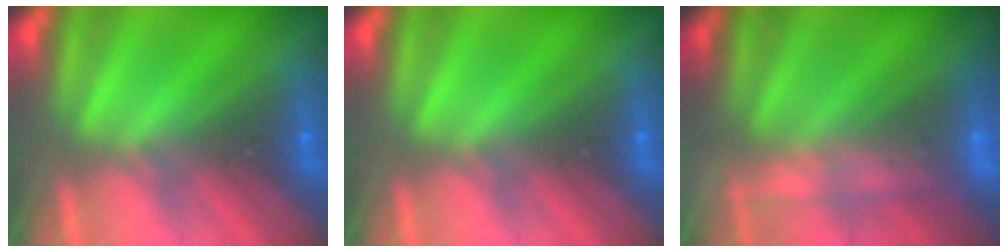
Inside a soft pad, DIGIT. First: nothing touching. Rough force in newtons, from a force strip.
{"total": 0.0}
{"total": 2.3}